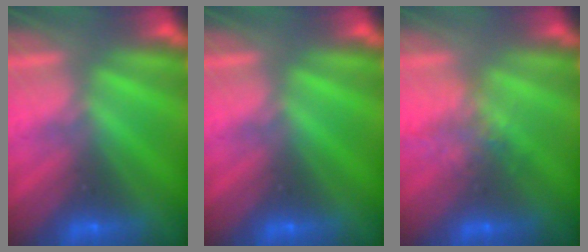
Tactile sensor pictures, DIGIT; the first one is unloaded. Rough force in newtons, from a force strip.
{"total": 0.0}
{"total": 3.7}